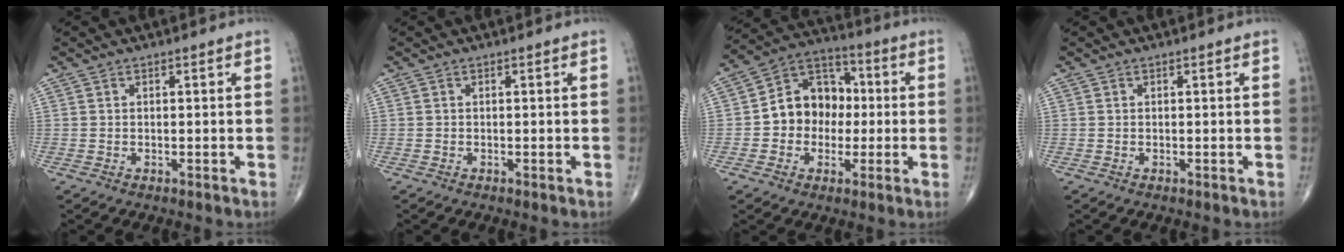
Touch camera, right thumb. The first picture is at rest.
{"total": 0.0}
{"total": 12.2, "force": [-0.6, 10.0, 6.9], "torque": [-0.067, 0.036, -0.020]}
{"total": 0.0}